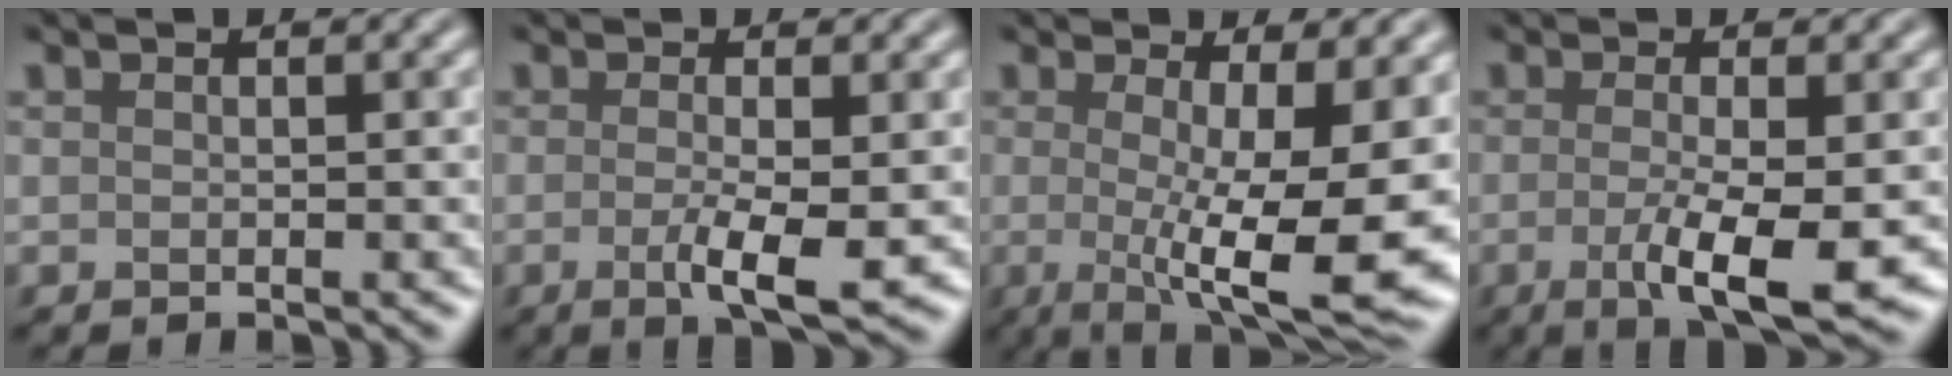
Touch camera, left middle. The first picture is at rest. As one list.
[{"total": 3.8, "force": [-0.9, 0.7, 3.6], "torque": [-0.070, -0.011, -0.017]}, {"total": 11.8, "force": [-1.2, 2.7, 11.4], "torque": [-0.146, -0.014, -0.017]}, {"total": 5.6, "force": [-1.5, 1.2, 5.2], "torque": [-0.096, -0.012, -0.029]}]